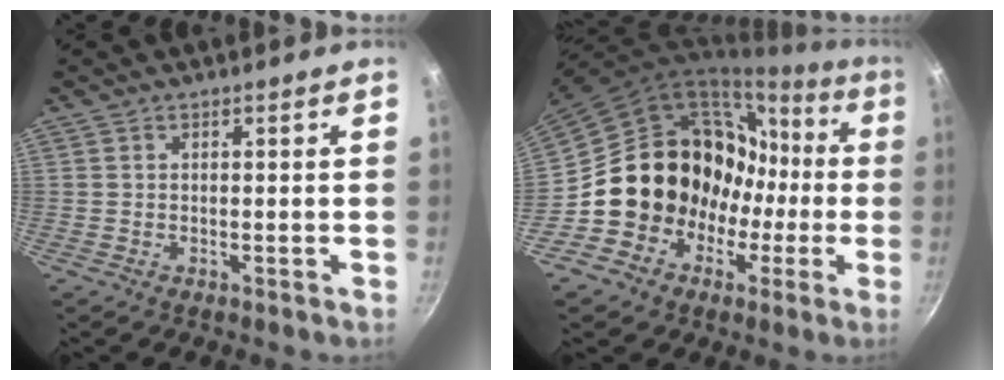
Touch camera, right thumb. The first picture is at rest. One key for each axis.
{"total": 18.6, "fx": -1.6, "fy": 16.4, "fz": 8.6, "tx": -0.105, "ty": 0.063, "tz": -0.013}